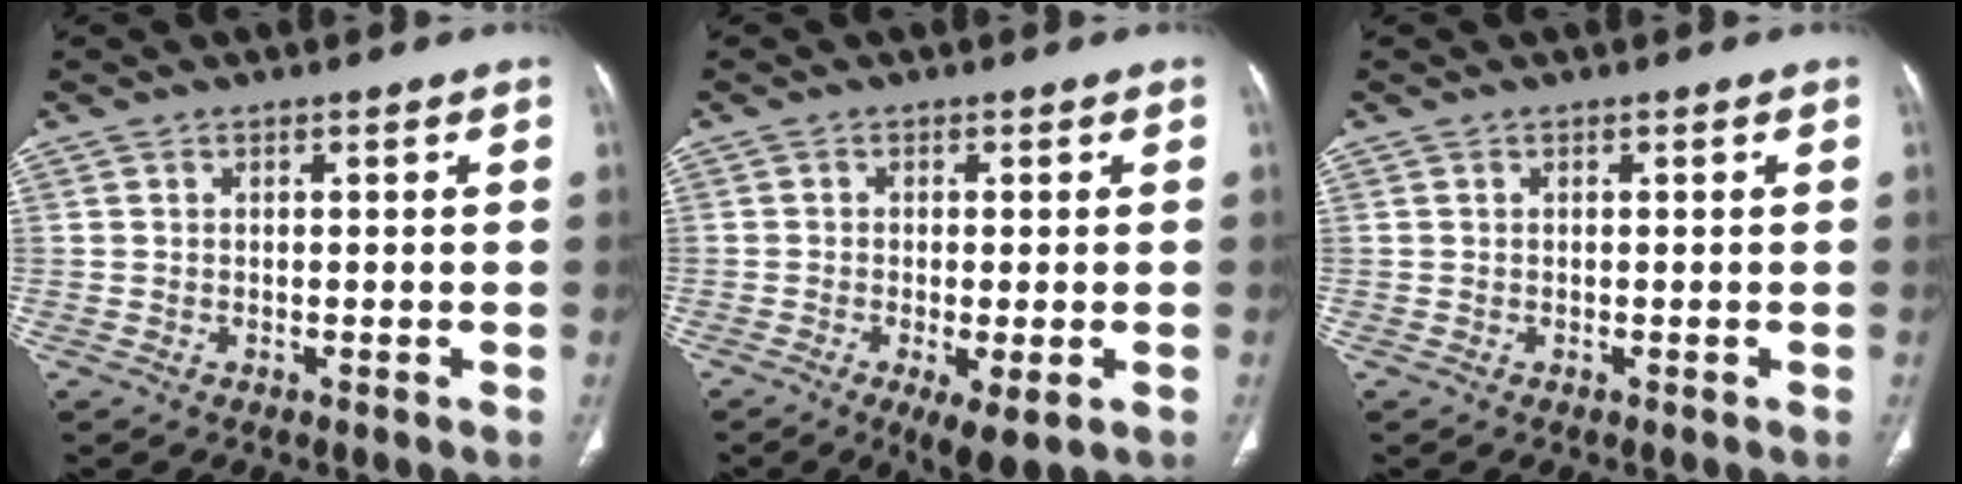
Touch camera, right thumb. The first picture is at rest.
{"total": 6.5, "force": [-2.6, 1.8, 5.8], "torque": [-0.096, -0.015, -0.038]}
{"total": 0.0}